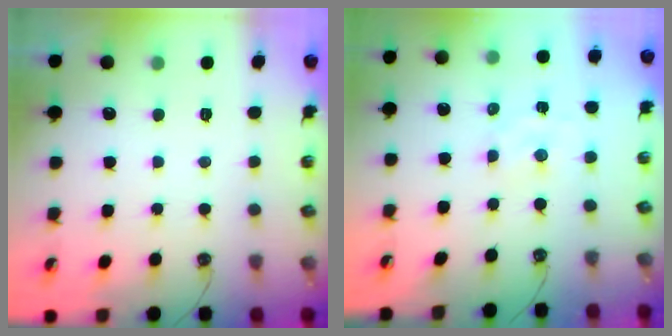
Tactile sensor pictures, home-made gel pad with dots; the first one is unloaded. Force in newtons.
{"total": 1.6, "press": 1.6, "slide": 0.2}